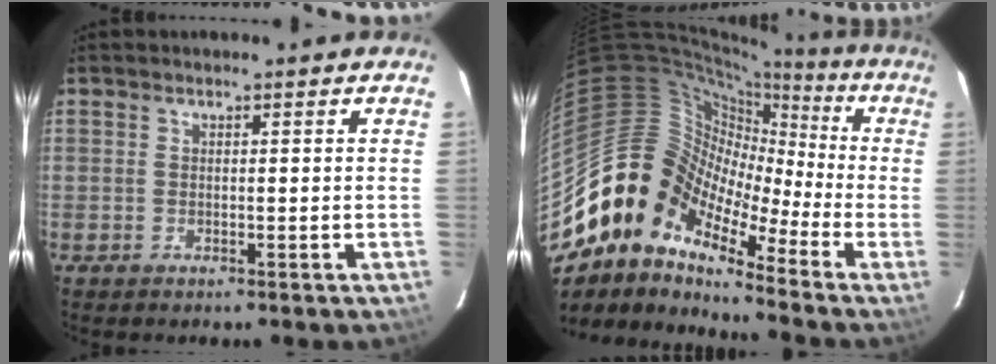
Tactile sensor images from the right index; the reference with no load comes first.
{"total": 12.2, "force": [-6.0, 8.8, 5.9], "torque": [-0.087, 0.014, -0.140]}